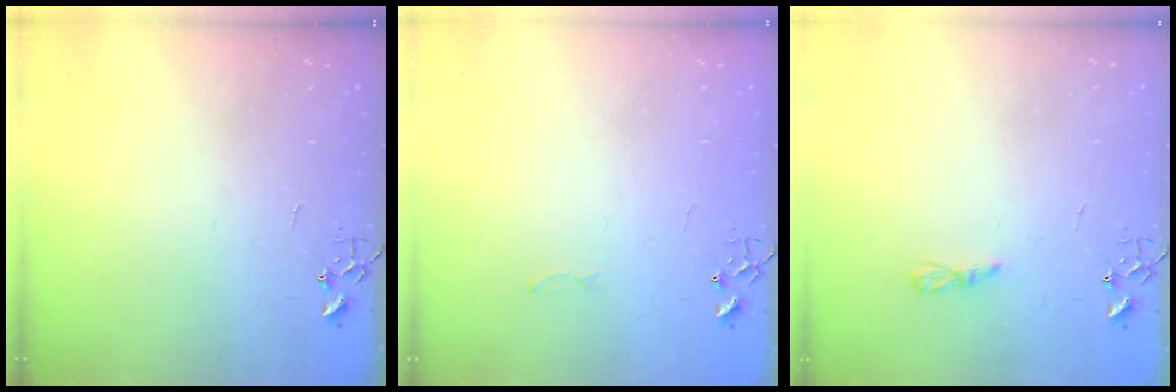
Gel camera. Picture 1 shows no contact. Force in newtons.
{"total": 2.8, "press": 2.8, "slide": 0.4}
{"total": 3.5, "press": 3.5, "slide": 0.4}